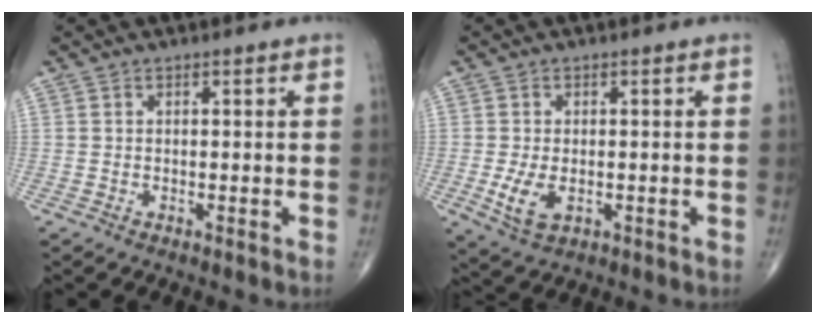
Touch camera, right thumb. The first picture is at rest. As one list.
[{"total": 5.3, "force": [-1.1, 3.1, 4.2], "torque": [-0.085, -0.009, -0.014]}]